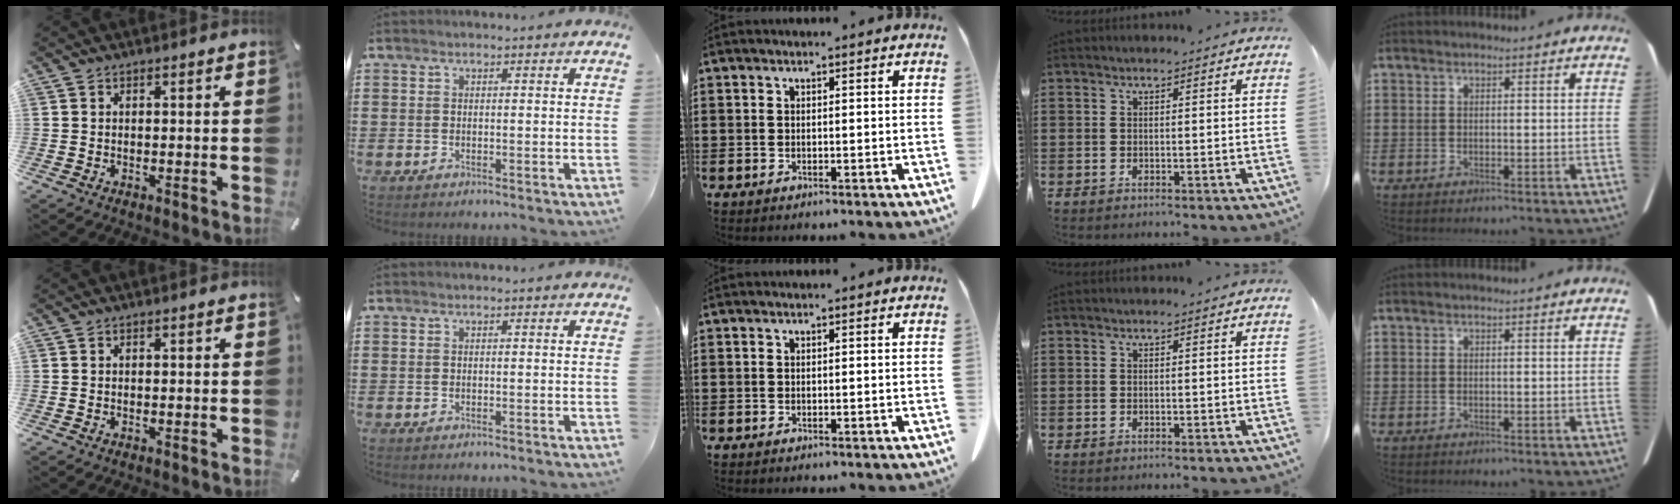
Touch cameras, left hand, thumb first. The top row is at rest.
{}